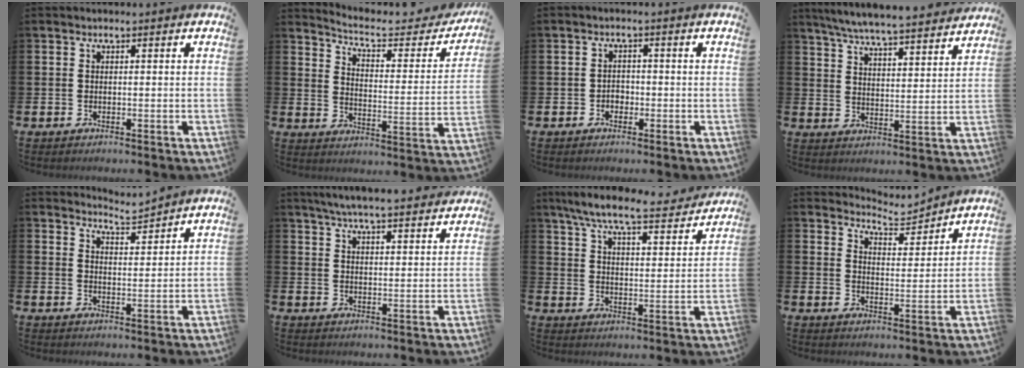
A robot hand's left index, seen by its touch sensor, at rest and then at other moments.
{"total": 6.1, "force": [5.4, 1.6, 2.3], "torque": [-0.066, -0.040, 0.084]}
{"total": 1.6, "force": [-0.8, 1.3, 0.5], "torque": [-0.007, 0.000, -0.019]}
{"total": 6.6, "force": [6.4, 0.1, 1.8], "torque": [-0.047, -0.049, 0.109]}
{"total": 4.6, "force": [4.6, 0.1, -0.1], "torque": [-0.006, -0.029, 0.082]}
{"total": 5.9, "force": [5.7, 0.0, 1.4], "torque": [-0.036, -0.032, 0.101]}
{"total": 8.3, "force": [7.5, 0.8, 3.5], "torque": [-0.091, -0.046, 0.128]}
{"total": 5.5, "force": [5.5, 0.5, 0.2], "torque": [-0.014, -0.032, 0.099]}